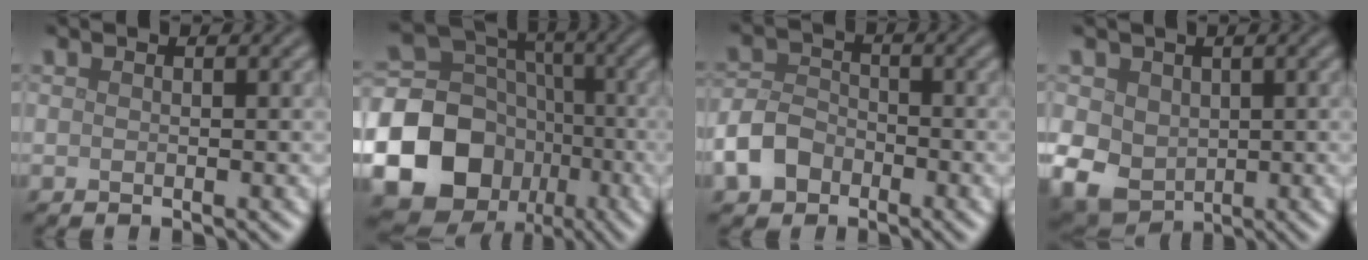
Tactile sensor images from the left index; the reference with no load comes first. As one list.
[{"total": 21.9, "force": [-7.3, 19.3, 7.4], "torque": [-0.192, -0.044, -0.139]}, {"total": 4.1, "force": [-2.2, 2.9, 1.9], "torque": [-0.041, 0.001, -0.051]}, {"total": 6.8, "force": [0.1, 5.6, 3.7], "torque": [-0.072, -0.003, 0.001]}]